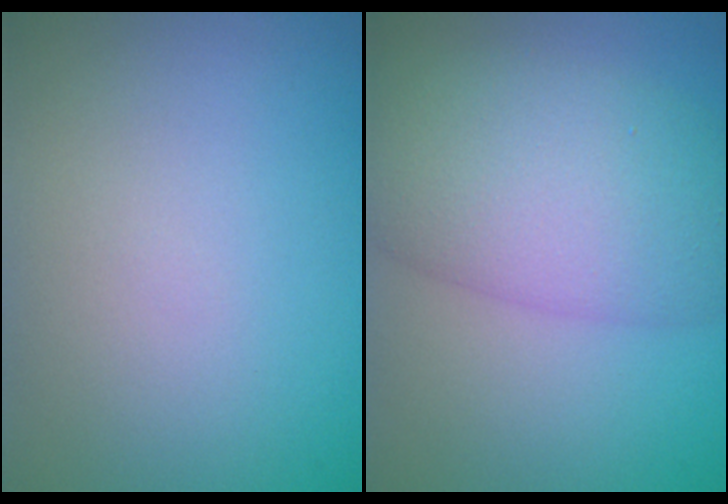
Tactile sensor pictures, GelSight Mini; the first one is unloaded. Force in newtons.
{"total": 8.6, "press": 8.6, "slide": 0.2}